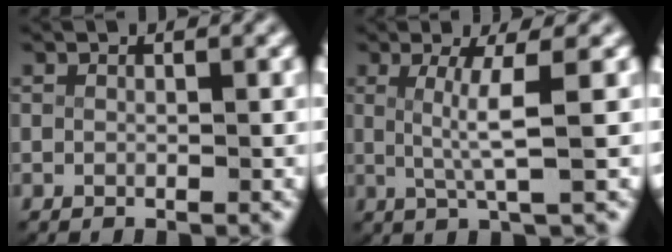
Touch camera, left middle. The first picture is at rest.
{"total": 3.9, "force": [0.6, -0.3, 3.8], "torque": [-0.069, -0.008, 0.014]}